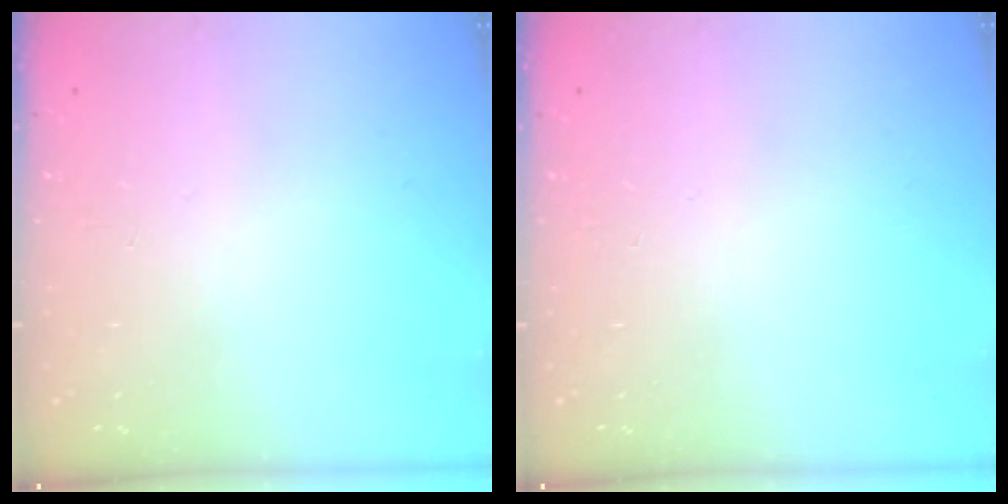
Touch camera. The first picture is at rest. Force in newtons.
{"total": 0.0}